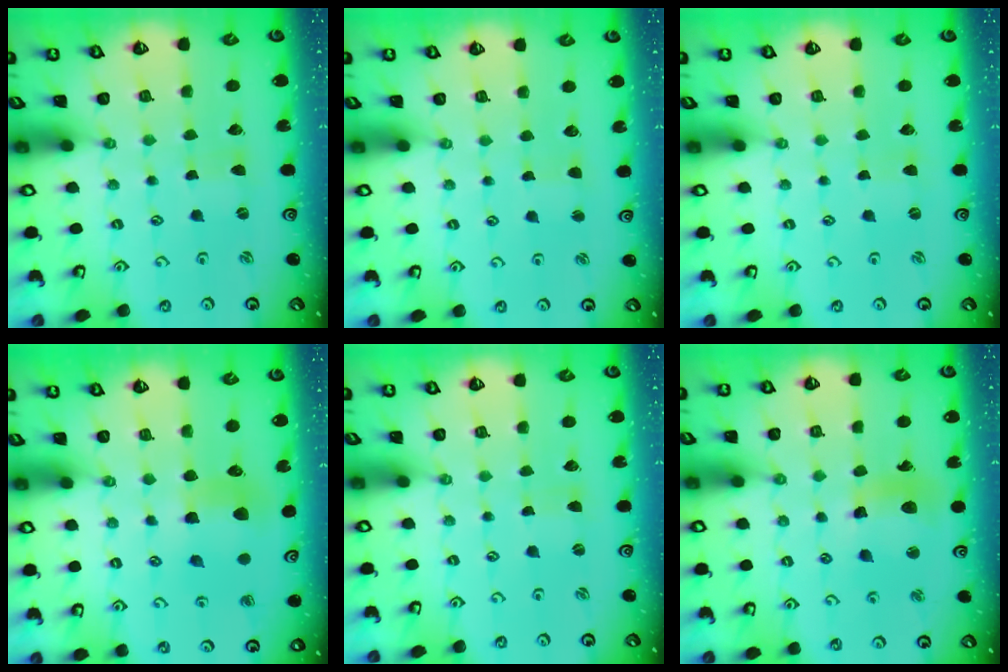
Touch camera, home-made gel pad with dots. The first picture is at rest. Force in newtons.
{"total": 1.4, "press": 1.4, "slide": 0.3}
{"total": 1.1, "press": 1.0, "slide": 0.4}
{"total": 7.8, "press": 7.8, "slide": 0.4}
{"total": 0.0}
{"total": 11.5, "press": 11.2, "slide": 2.2}